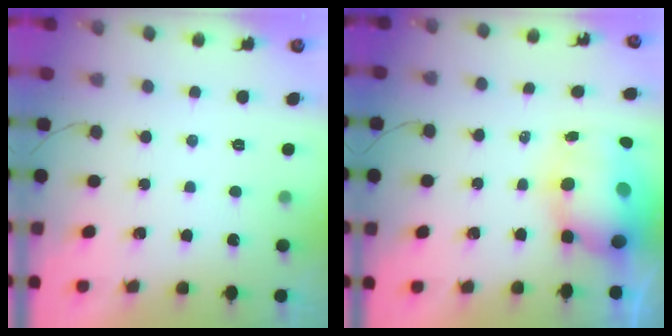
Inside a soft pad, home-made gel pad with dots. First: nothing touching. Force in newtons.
{"total": 14.9, "press": 12.7, "slide": 7.8}